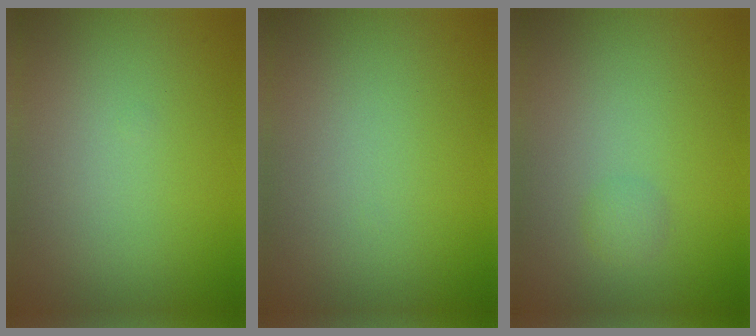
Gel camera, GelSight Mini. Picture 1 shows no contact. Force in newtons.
{"total": 0.0}
{"total": 1.0, "press": 1.0, "slide": 0.1}